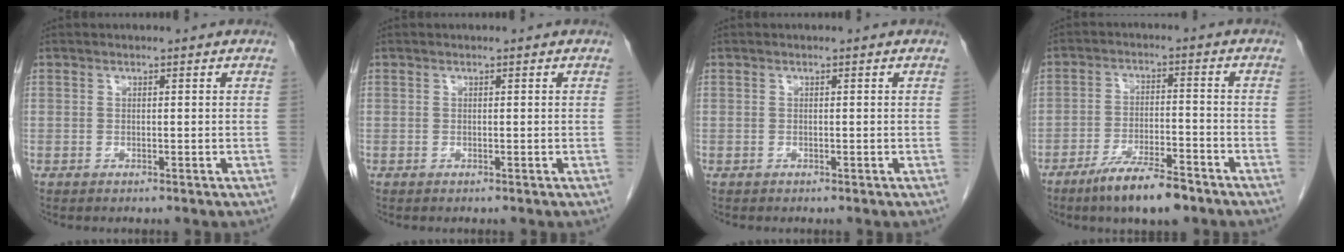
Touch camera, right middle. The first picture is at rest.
{"total": 0.0}
{"total": 0.0}
{"total": 9.0, "force": [-6.6, 1.7, 5.9], "torque": [-0.103, -0.012, -0.114]}